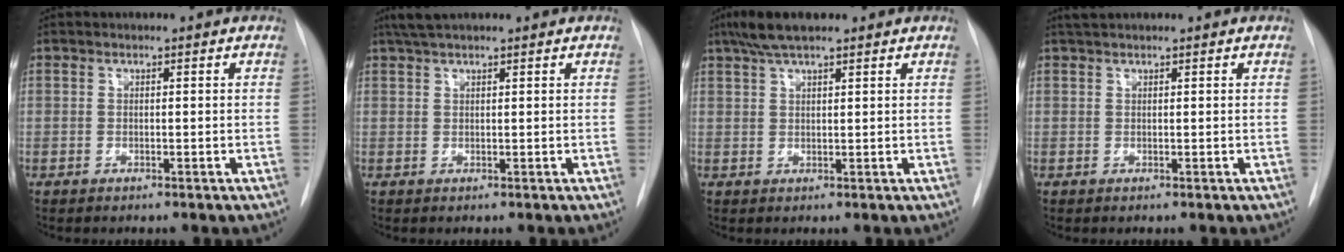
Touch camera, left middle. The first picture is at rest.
{"total": 4.1, "force": [3.4, 0.5, 2.3], "torque": [-0.041, 0.028, 0.061]}
{"total": 5.9, "force": [4.5, 1.1, 3.8], "torque": [-0.077, 0.022, 0.080]}
{"total": 1.6, "force": [1.4, 0.1, 0.7], "torque": [-0.015, 0.017, 0.028]}